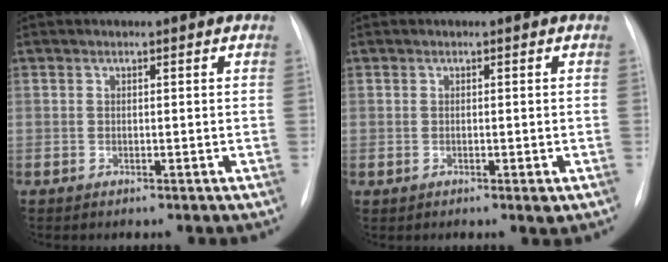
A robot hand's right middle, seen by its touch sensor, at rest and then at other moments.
{"total": 0.9, "force": [-0.3, 0.0, 0.8], "torque": [-0.013, -0.003, -0.003]}